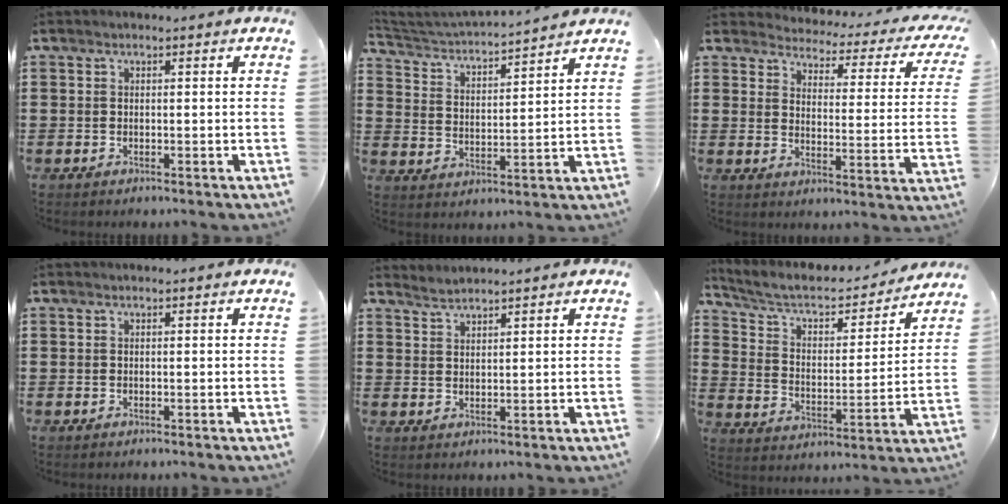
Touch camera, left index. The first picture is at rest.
{"total": 3.4, "force": [3.4, -0.4, 0.6], "torque": [-0.034, -0.031, 0.050]}
{"total": 2.6, "force": [2.6, 0.3, 0.4], "torque": [-0.030, -0.029, 0.035]}
{"total": 0.0}
{"total": 1.5, "force": [1.5, -0.2, -0.1], "torque": [-0.003, 0.001, 0.031]}
{"total": 5.7, "force": [5.0, 1.9, 2.1], "torque": [-0.068, -0.033, 0.079]}